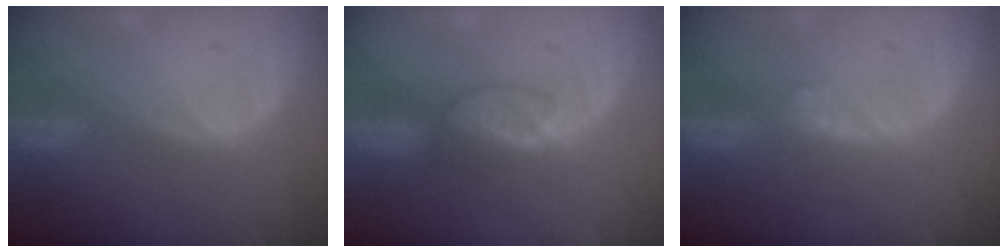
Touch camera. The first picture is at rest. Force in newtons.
{"total": 3.6, "press": 3.5, "slide": 1.1}
{"total": 2.4, "press": 2.0, "slide": 1.3}